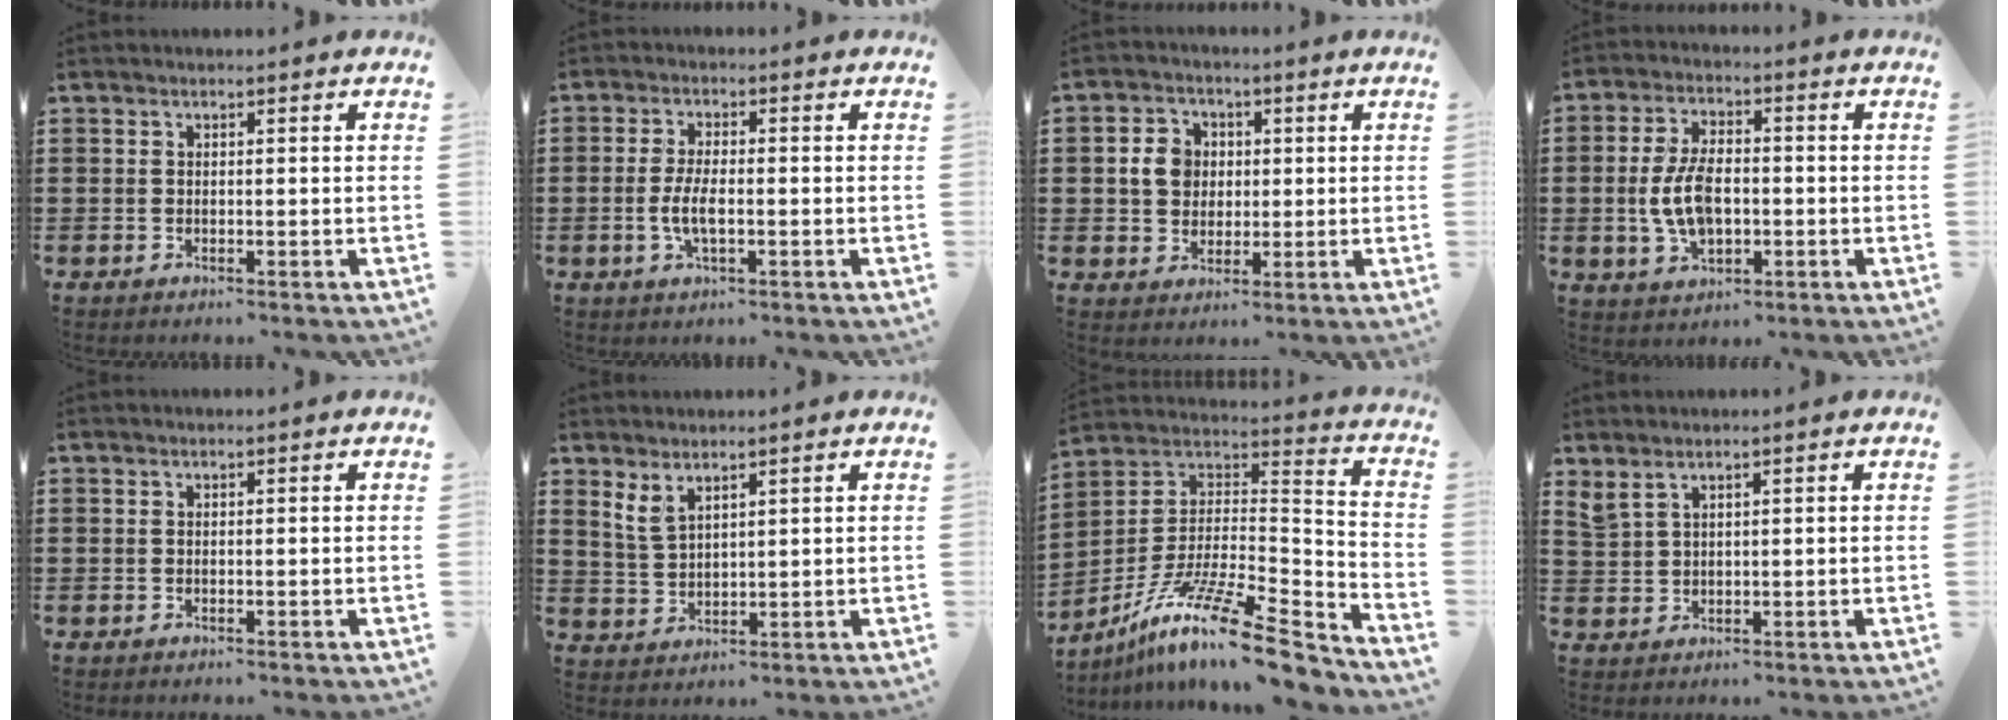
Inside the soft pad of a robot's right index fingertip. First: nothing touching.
{"total": 4.2, "force": [-0.9, 1.3, 3.9], "torque": [-0.089, -0.005, -0.022]}
{"total": 5.4, "force": [0.5, 4.8, 2.4], "torque": [-0.063, 0.017, 0.006]}
{"total": 8.2, "force": [-0.9, 4.4, 6.8], "torque": [-0.156, -0.001, -0.021]}
{"total": 0.0}
{"total": 3.1, "force": [2.2, 1.4, 1.6], "torque": [-0.038, 0.006, 0.042]}
{"total": 15.6, "force": [-11.3, 2.1, 10.5], "torque": [-0.186, 0.028, -0.207]}
{"total": 2.1, "force": [1.7, 0.8, 1.0], "torque": [-0.024, 0.003, 0.033]}